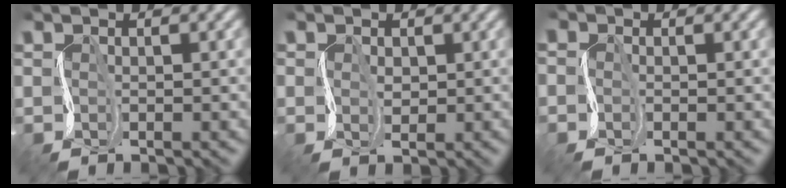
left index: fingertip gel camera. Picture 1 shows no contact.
{"total": 1.7, "force": [0.5, 1.6, 0.4], "torque": [-0.009, 0.009, 0.001]}
{"total": 1.8, "force": [0.0, 1.5, 1.0], "torque": [-0.011, 0.008, -0.021]}